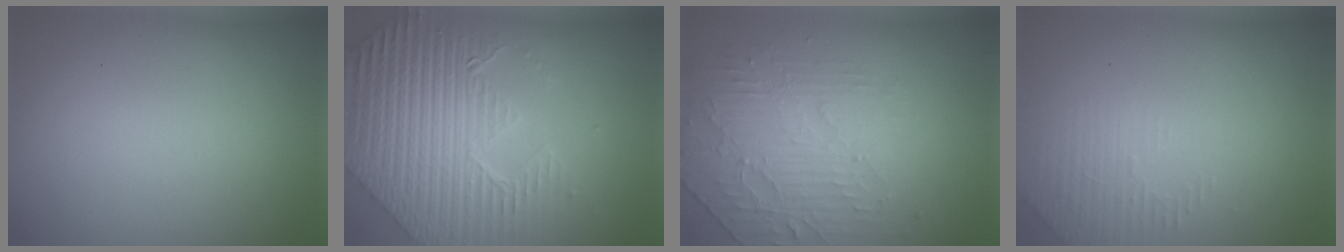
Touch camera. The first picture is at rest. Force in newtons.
{"total": 9.4, "press": 6.5, "slide": 6.8}
{"total": 4.6, "press": 3.2, "slide": 3.2}
{"total": 1.9, "press": 1.8, "slide": 0.6}